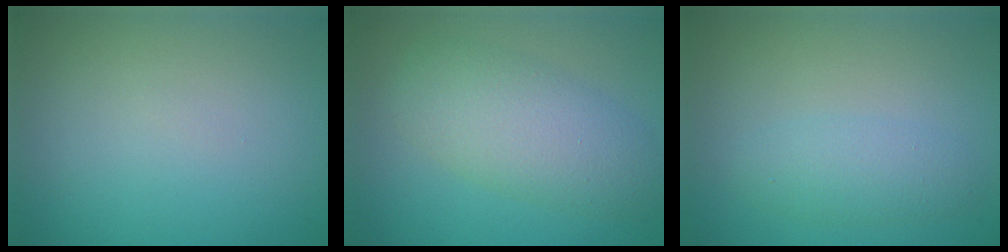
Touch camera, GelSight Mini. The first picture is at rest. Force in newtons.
{"total": 5.6, "press": 5.6, "slide": 0.2}
{"total": 2.3, "press": 2.3, "slide": 0.0}